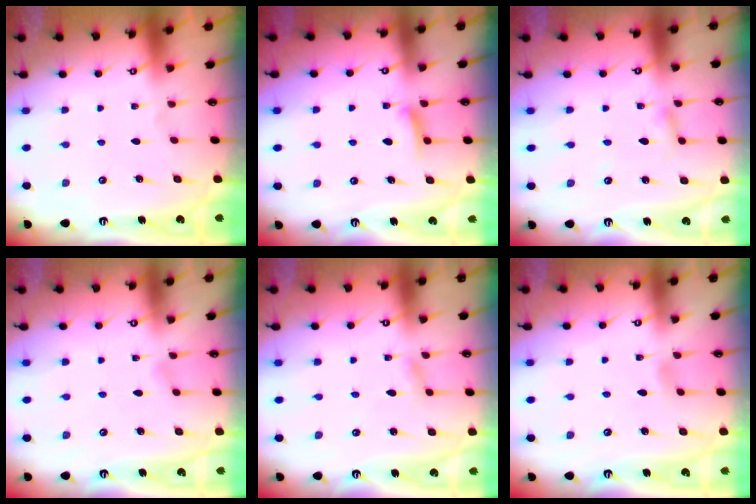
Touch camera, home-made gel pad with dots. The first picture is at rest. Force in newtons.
{"total": 5.7, "press": 5.7, "slide": 0.7}
{"total": 3.1, "press": 3.1, "slide": 0.3}
{"total": 0.9, "press": 0.9, "slide": 0.1}
{"total": 1.8, "press": 1.7, "slide": 0.2}
{"total": 2.9, "press": 2.9, "slide": 0.4}